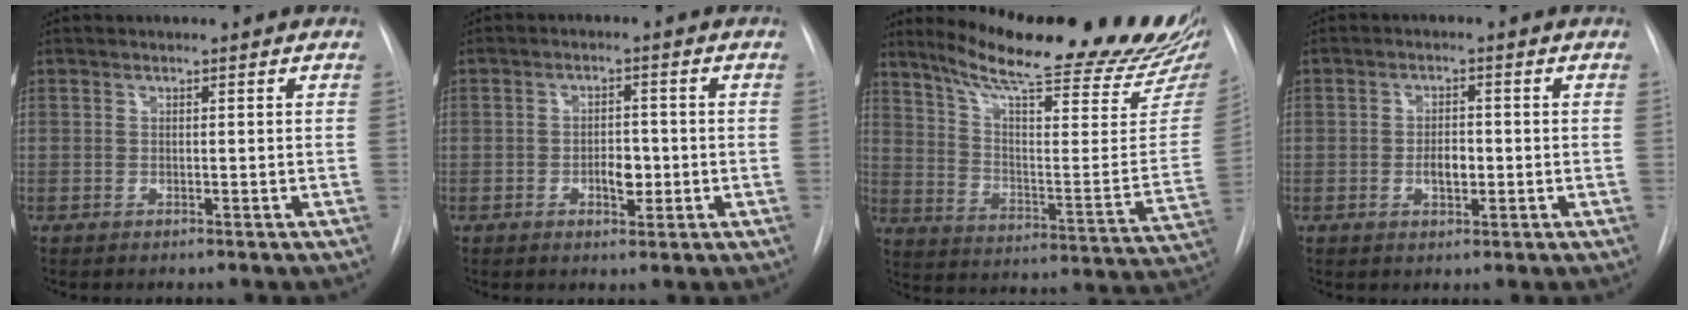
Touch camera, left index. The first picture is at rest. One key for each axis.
{"total": 3.8, "fx": -1.3, "fy": 1.9, "fz": 3.0, "tx": -0.042, "ty": 0.000, "tz": -0.018}
{"total": 27.7, "fx": 23.1, "fy": 1.8, "fz": 15.1, "tx": -0.231, "ty": -0.086, "tz": 0.312}
{"total": 3.2, "fx": -1.0, "fy": 1.5, "fz": 2.7, "tx": -0.044, "ty": -0.001, "tz": -0.015}